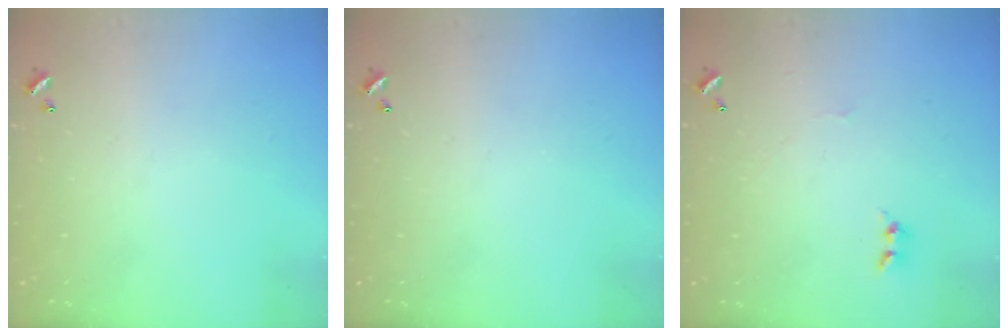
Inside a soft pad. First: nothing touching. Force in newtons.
{"total": 0.0}
{"total": 1.7, "press": 1.6, "slide": 0.5}